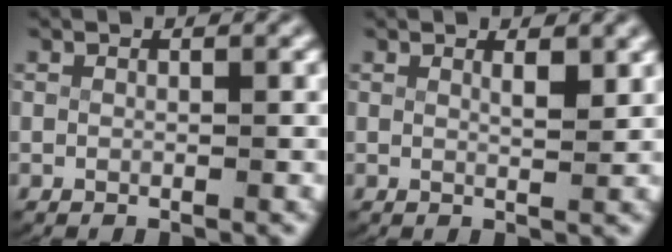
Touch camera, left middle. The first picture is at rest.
{"total": 1.5, "force": [1.1, -0.1, 1.0], "torque": [-0.014, -0.014, 0.022]}